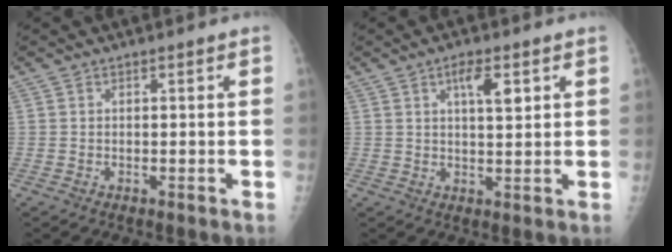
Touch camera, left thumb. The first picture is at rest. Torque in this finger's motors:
{"motor_torque": [0.77, 0.45, 0.53, -0.10, 0.09]}